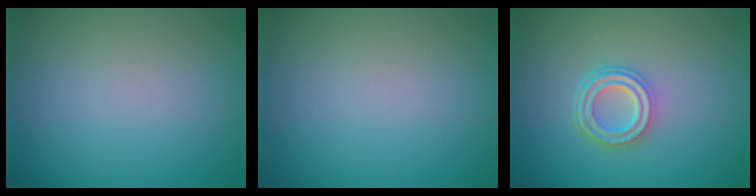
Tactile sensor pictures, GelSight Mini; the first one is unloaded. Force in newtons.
{"total": 0.0}
{"total": 3.5, "press": 2.7, "slide": 2.3}